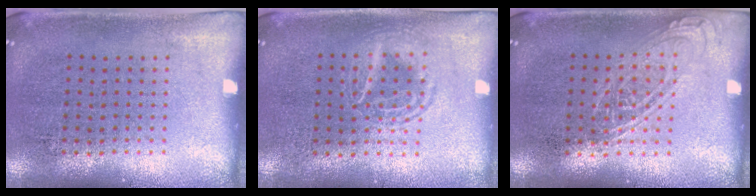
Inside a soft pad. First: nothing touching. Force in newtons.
{"total": 1.2, "press": 1.2, "slide": 0.1}
{"total": 1.0, "press": 1.0, "slide": 0.1}